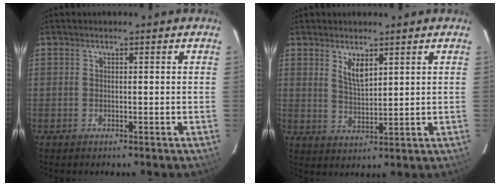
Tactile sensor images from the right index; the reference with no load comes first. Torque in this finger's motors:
{"motor_torque": [0.40, 0.34, 0.11, 0.07]}